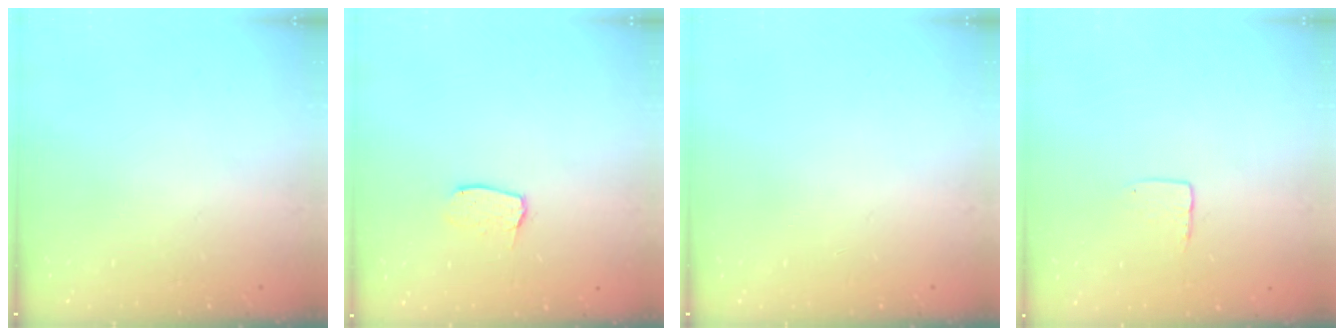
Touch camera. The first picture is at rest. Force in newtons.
{"total": 4.5, "press": 4.4, "slide": 0.3}
{"total": 0.0}
{"total": 3.7, "press": 3.7, "slide": 0.3}